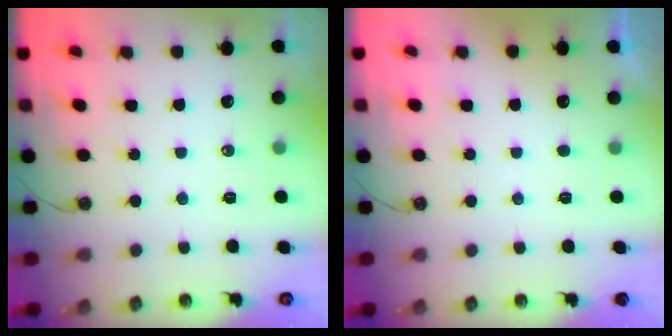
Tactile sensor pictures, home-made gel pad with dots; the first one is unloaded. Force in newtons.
{"total": 0.7, "press": 0.2, "slide": 0.7}